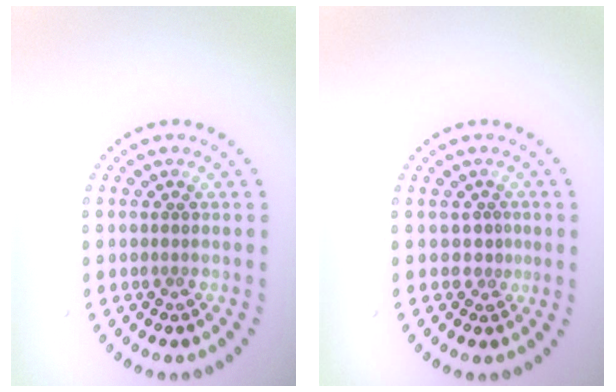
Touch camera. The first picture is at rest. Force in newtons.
{"total": 1.0, "press": 0.5, "slide": 0.9}